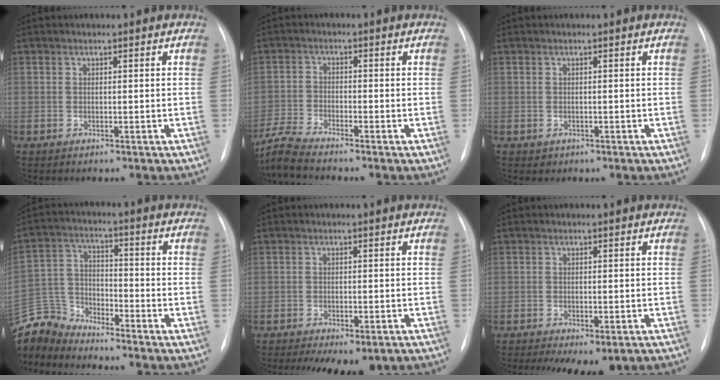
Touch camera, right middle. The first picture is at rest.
{"total": 5.4, "force": [-5.0, -1.0, 1.5], "torque": [-0.040, -0.019, -0.102]}
{"total": 0.6, "force": [-0.2, 0.6, 0.0], "torque": [-0.004, 0.000, 0.001]}
{"total": 8.7, "force": [-8.6, 1.0, 0.0], "torque": [-0.009, 0.012, -0.175]}
{"total": 8.3, "force": [-5.8, 3.4, 4.8], "torque": [-0.065, -0.004, -0.077]}
{"total": 6.8, "force": [-4.5, 2.8, 4.2], "torque": [-0.057, -0.007, -0.061]}